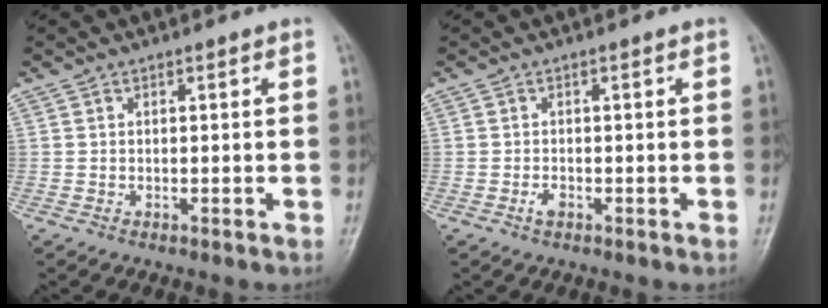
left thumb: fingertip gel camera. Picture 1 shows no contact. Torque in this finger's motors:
{"motor_torque": [0.05, 0.53, 0.35, -0.06, 0.00]}